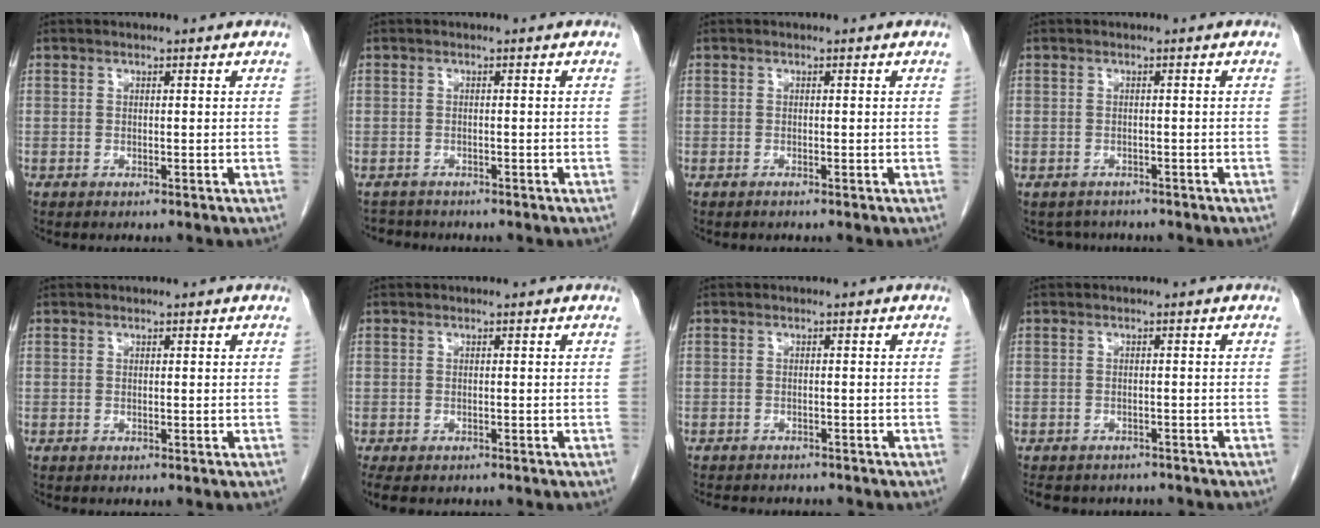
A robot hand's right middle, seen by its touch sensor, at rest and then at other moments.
{"total": 2.3, "force": [-2.2, 0.7, -0.3], "torque": [0.002, -0.005, -0.037]}
{"total": 0.0}
{"total": 3.1, "force": [-2.8, 1.3, 0.0], "torque": [-0.003, -0.001, -0.042]}
{"total": 0.0}
{"total": 5.5, "force": [-4.4, 2.2, 2.5], "torque": [-0.038, -0.008, -0.064]}
{"total": 6.9, "force": [-6.3, 1.9, 2.2], "torque": [-0.032, -0.003, -0.082]}
{"total": 9.0, "force": [-7.9, 3.6, 2.4], "torque": [-0.050, -0.001, -0.095]}